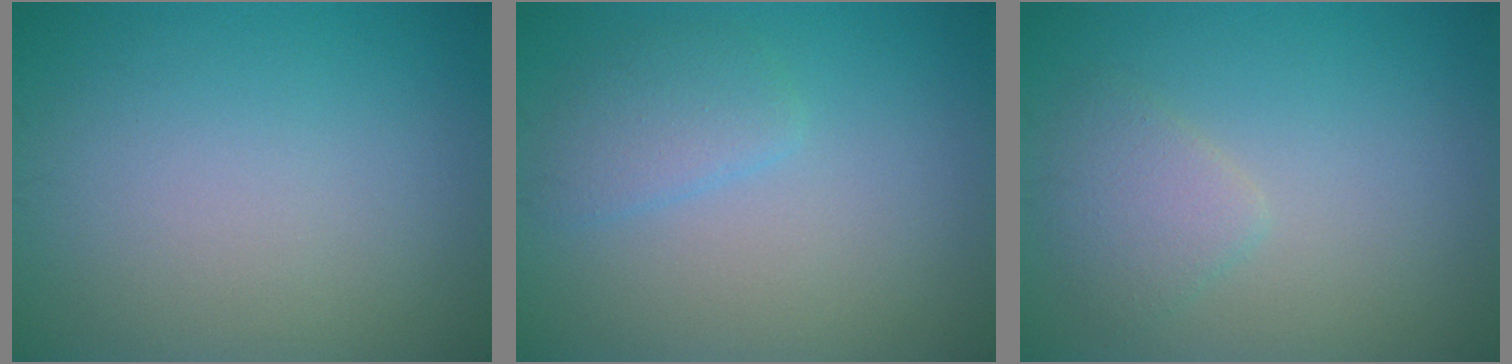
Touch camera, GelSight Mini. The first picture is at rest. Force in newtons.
{"total": 2.2, "press": 2.1, "slide": 0.2}
{"total": 2.2, "press": 2.2, "slide": 0.2}